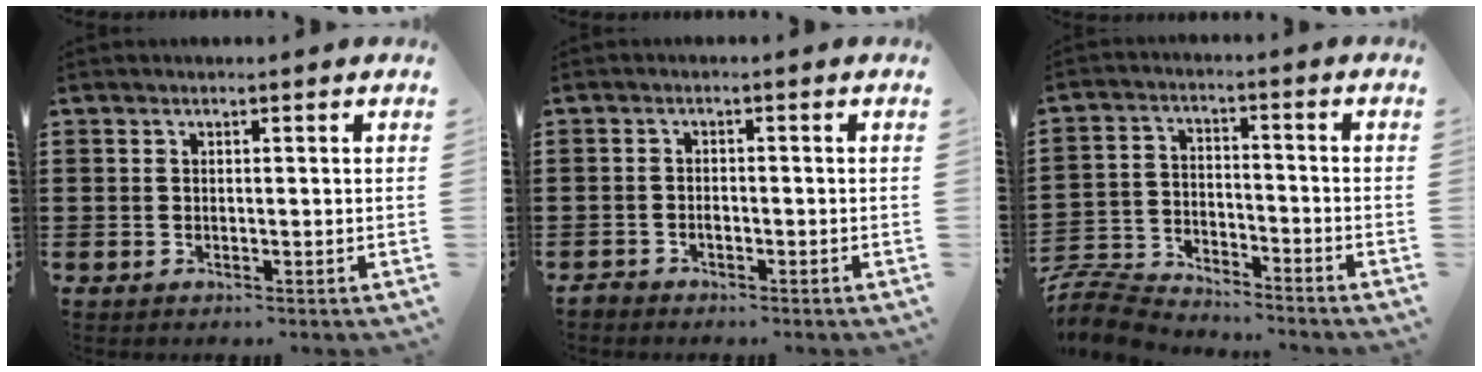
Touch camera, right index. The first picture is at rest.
{"total": 1.2, "force": [-0.8, 0.7, 0.5], "torque": [-0.013, -0.001, -0.017]}
{"total": 7.5, "force": [-7.2, 1.5, 1.0], "torque": [-0.039, 0.013, -0.149]}